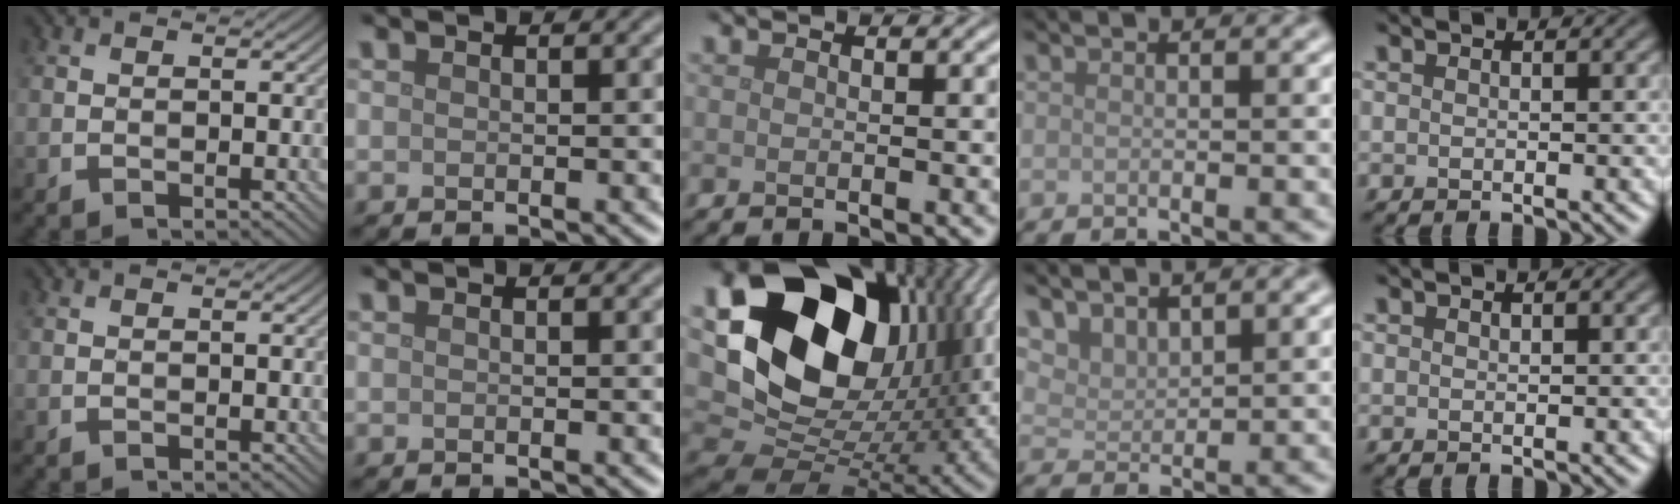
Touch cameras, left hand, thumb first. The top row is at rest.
{"middle": {"total": 18.8, "force": [6.2, 13.2, 11.8], "torque": [-0.238, 0.005, 0.122]}, "ring": {"total": 2.9, "force": [2.4, 1.2, 1.0], "torque": [-0.027, -0.009, 0.058]}}